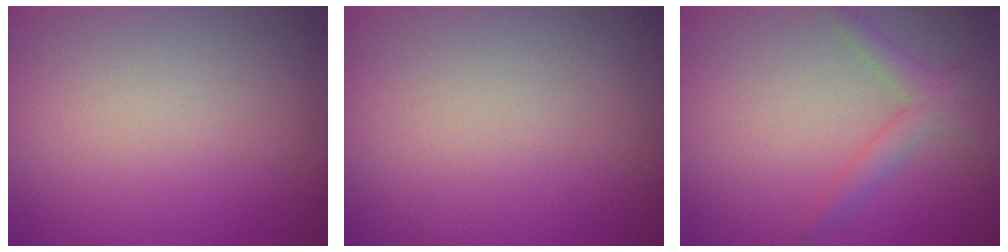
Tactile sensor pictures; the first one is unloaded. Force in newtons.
{"total": 0.0}
{"total": 2.1, "press": 2.1, "slide": 0.1}